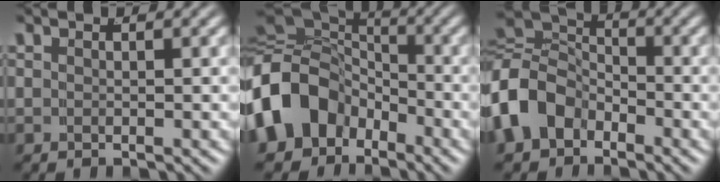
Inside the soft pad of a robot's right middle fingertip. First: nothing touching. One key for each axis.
{"total": 12.3, "fx": -3.0, "fy": 10.3, "fz": 6.0, "tx": -0.151, "ty": -0.032, "tz": -0.048}
{"total": 8.1, "fx": -1.6, "fy": 6.8, "fz": 4.0, "tx": -0.107, "ty": -0.025, "tz": -0.025}